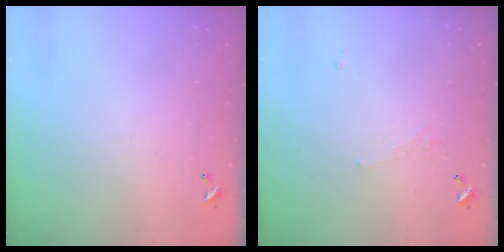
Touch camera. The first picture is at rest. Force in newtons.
{"total": 1.1, "press": 0.8, "slide": 0.7}